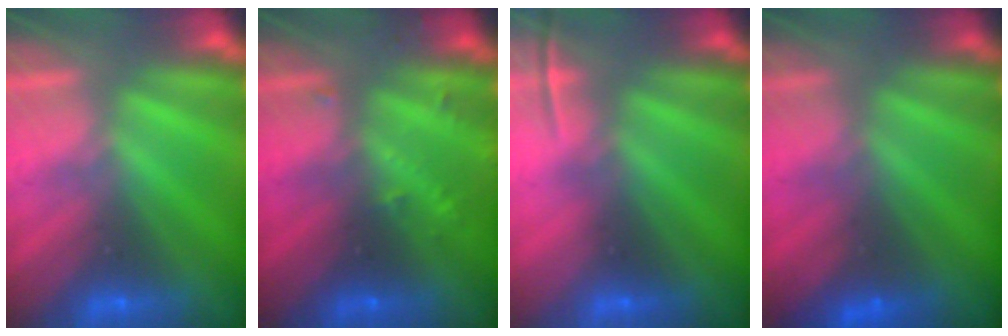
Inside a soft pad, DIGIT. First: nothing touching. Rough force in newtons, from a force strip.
{"total": 2.9}
{"total": 1.7}
{"total": 1.5}